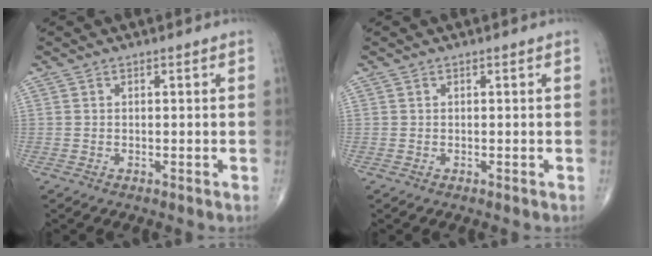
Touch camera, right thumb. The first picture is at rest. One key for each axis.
{"total": 0.0}